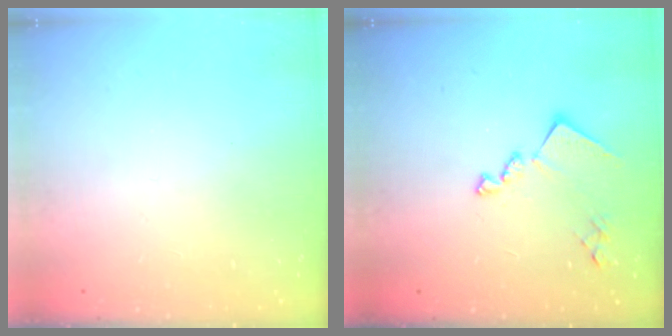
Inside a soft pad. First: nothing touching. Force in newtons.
{"total": 12.8, "press": 12.8, "slide": 0.3}